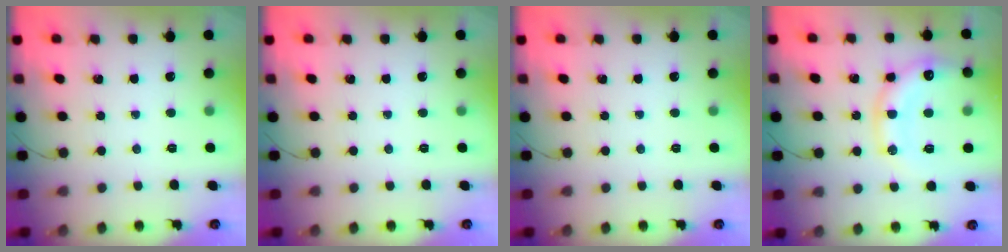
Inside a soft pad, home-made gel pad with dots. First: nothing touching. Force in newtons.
{"total": 0.0}
{"total": 0.0}
{"total": 15.5, "press": 15.3, "slide": 2.3}